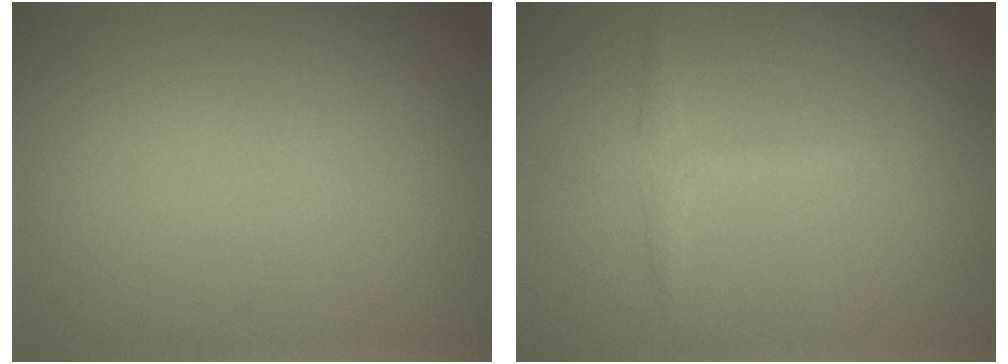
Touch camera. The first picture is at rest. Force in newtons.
{"total": 1.7, "press": 1.7, "slide": 0.0}